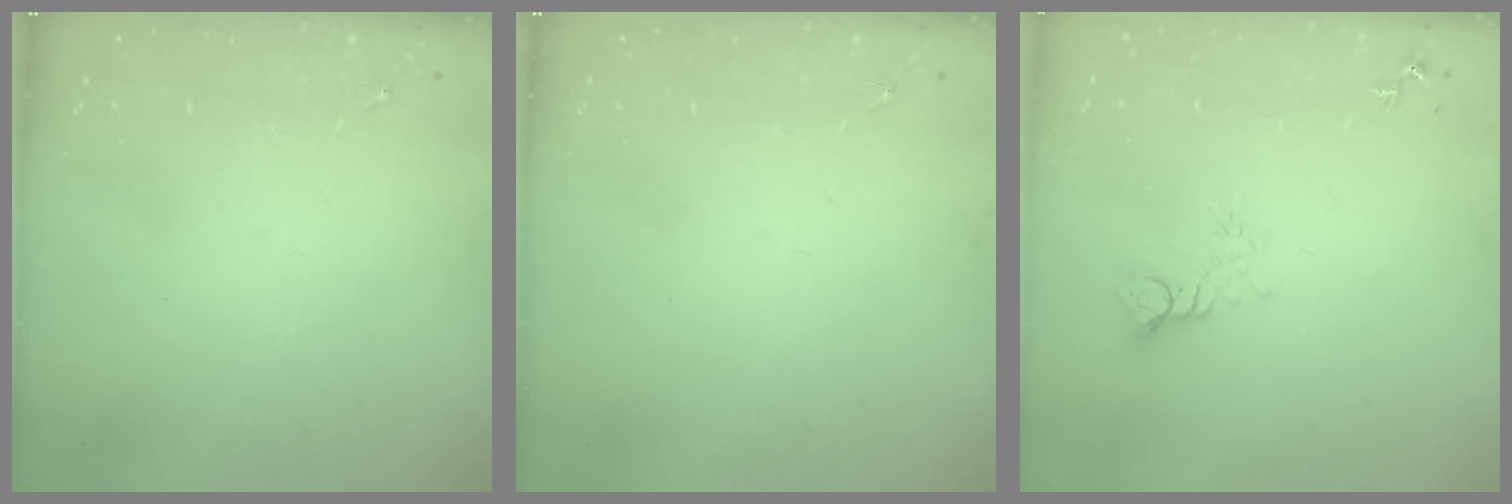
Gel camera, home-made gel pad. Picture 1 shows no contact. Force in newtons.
{"total": 0.0}
{"total": 5.7, "press": 5.7, "slide": 0.3}